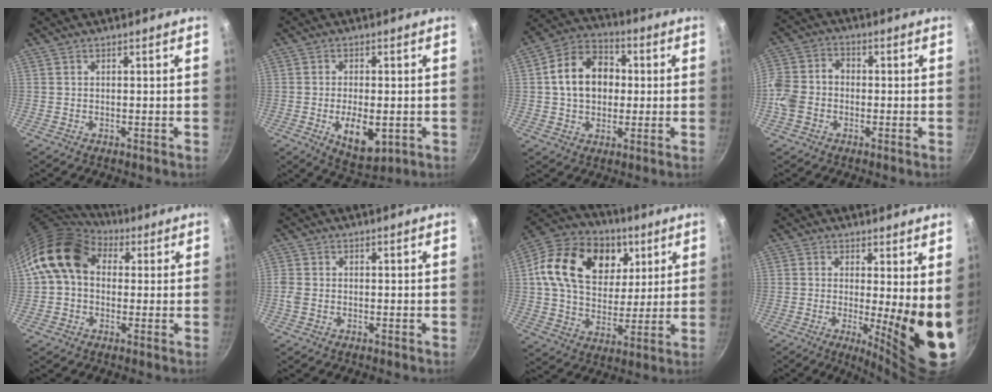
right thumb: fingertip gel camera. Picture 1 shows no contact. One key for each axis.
{"total": 8.9, "fx": -1.9, "fy": 4.4, "fz": 7.5, "tx": -0.109, "ty": -0.006, "tz": -0.017}
{"total": 13.2, "fx": 1.1, "fy": 10.0, "fz": 8.5, "tx": -0.113, "ty": 0.025, "tz": 0.004}
{"total": 8.5, "fx": -2.0, "fy": 6.6, "fz": 4.9, "tx": -0.085, "ty": 0.027, "tz": -0.055}
{"total": 12.6, "fx": 3.0, "fy": 9.5, "fz": 7.7, "tx": -0.115, "ty": 0.016, "tz": 0.032}
{"total": 1.7, "fx": -0.5, "fy": 1.3, "fz": 1.0, "tx": -0.024, "ty": 0.001, "tz": -0.012}
{"total": 23.1, "fx": 7.3, "fy": 16.5, "fz": 14.3, "tx": -0.229, "ty": -0.001, "tz": 0.116}
{"total": 12.4, "fx": -0.1, "fy": 2.6, "fz": 12.1, "tx": -0.149, "ty": -0.034, "tz": 0.002}